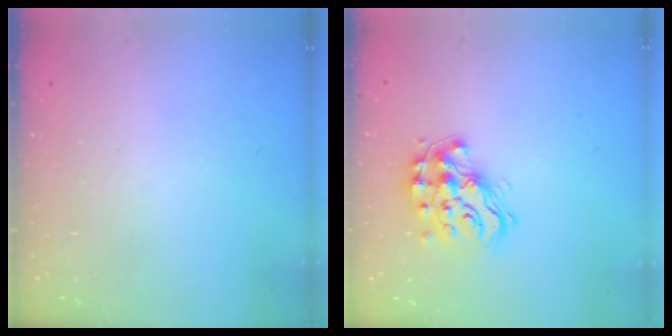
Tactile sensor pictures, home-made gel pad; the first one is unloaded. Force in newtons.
{"total": 13.9, "press": 13.9, "slide": 0.6}